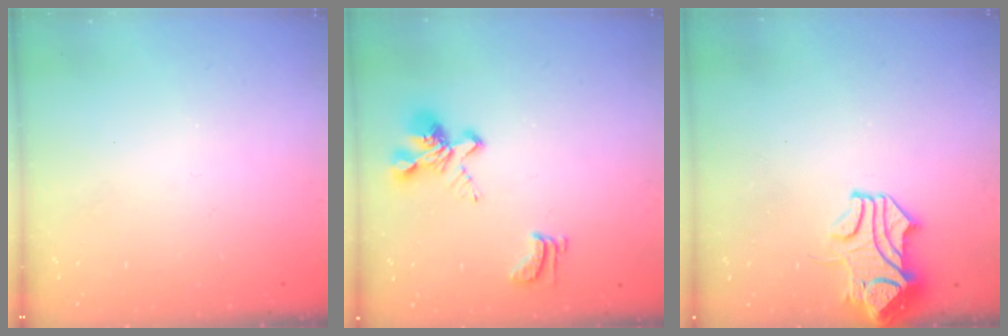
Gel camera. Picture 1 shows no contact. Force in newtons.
{"total": 4.2, "press": 4.0, "slide": 1.3}
{"total": 2.1, "press": 2.0, "slide": 0.7}